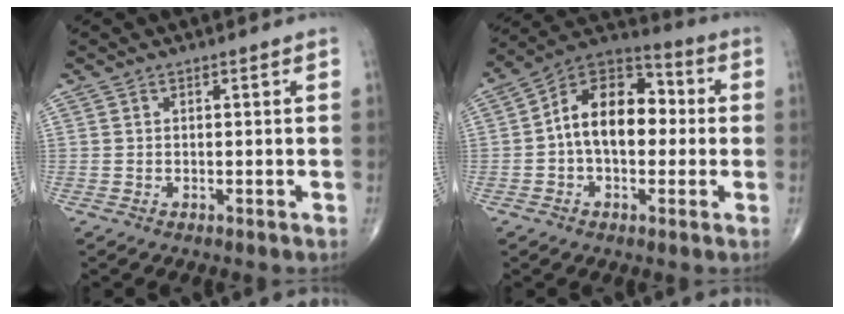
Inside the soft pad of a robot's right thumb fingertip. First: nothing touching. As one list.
[{"total": 14.8, "force": [0.2, 9.4, 11.5], "torque": [-0.153, 0.039, -0.012]}]